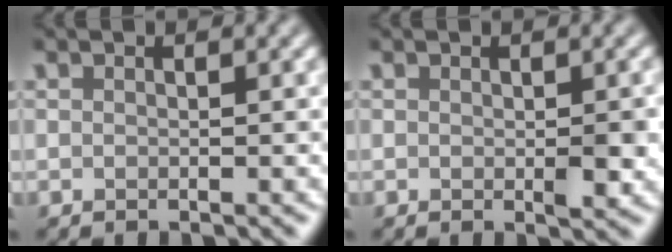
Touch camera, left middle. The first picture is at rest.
{"total": 1.7, "force": [-0.2, 0.7, 1.6], "torque": [-0.018, -0.005, 0.000]}